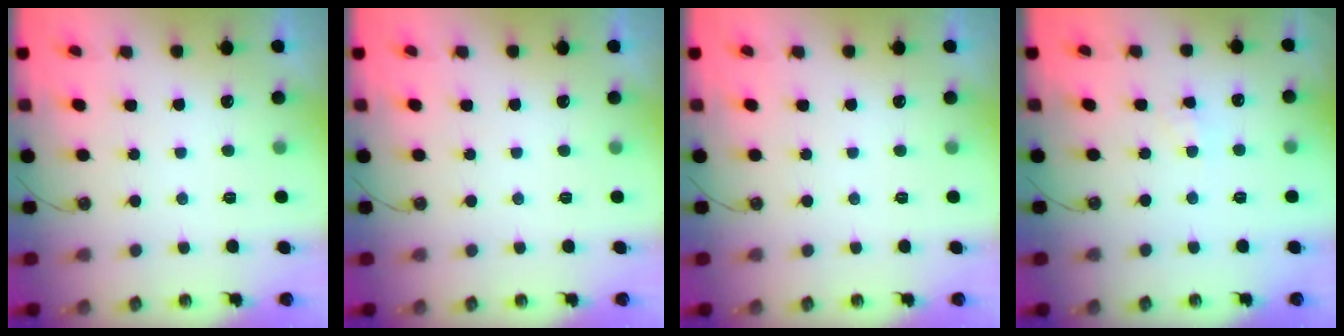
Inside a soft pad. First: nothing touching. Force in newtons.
{"total": 0.0}
{"total": 0.0}
{"total": 2.5, "press": 2.4, "slide": 0.4}